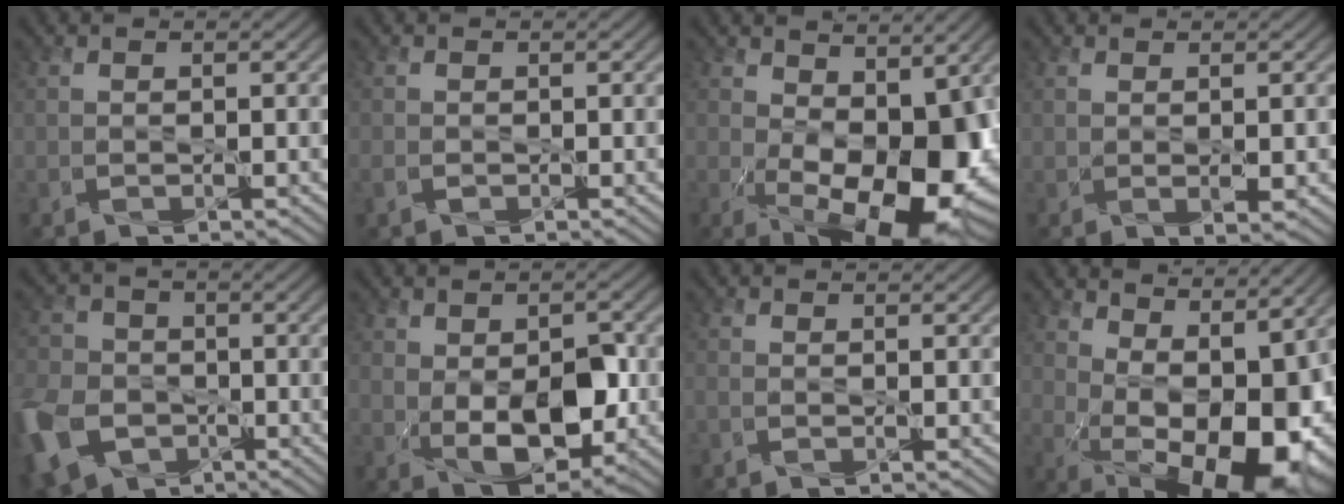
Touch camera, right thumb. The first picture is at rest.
{"total": 1.7, "force": [-0.7, 1.4, 0.8], "torque": [-0.024, -0.005, -0.019]}
{"total": 13.7, "force": [-0.8, 7.8, 11.2], "torque": [-0.178, -0.032, 0.002]}
{"total": 1.6, "force": [0.4, 0.3, 1.6], "torque": [-0.028, 0.001, 0.010]}
{"total": 12.3, "force": [-5.2, 8.9, 6.7], "torque": [-0.203, -0.036, -0.112]}
{"total": 8.8, "force": [-1.0, 5.5, 6.8], "torque": [-0.126, -0.017, -0.008]}
{"total": 1.0, "force": [-0.6, 0.3, 0.8], "torque": [-0.021, 0.001, -0.017]}
{"total": 14.5, "force": [1.2, 7.4, 12.3], "torque": [-0.189, -0.015, 0.047]}